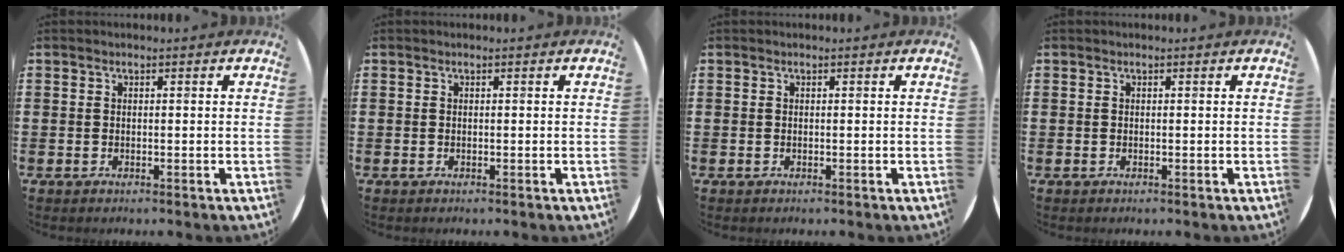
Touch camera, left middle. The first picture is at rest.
{"total": 0.0}
{"total": 0.0}
{"total": 0.0}